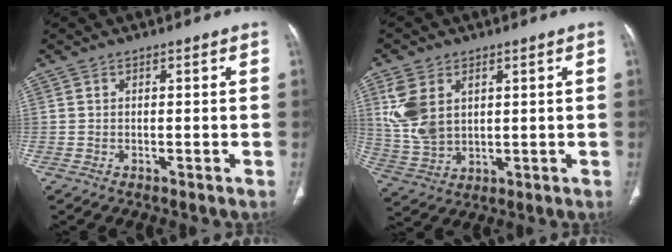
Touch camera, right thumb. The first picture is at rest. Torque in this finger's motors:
{"motor_torque": [0.43, 2.24, 0.95, 0.69, 0.17]}